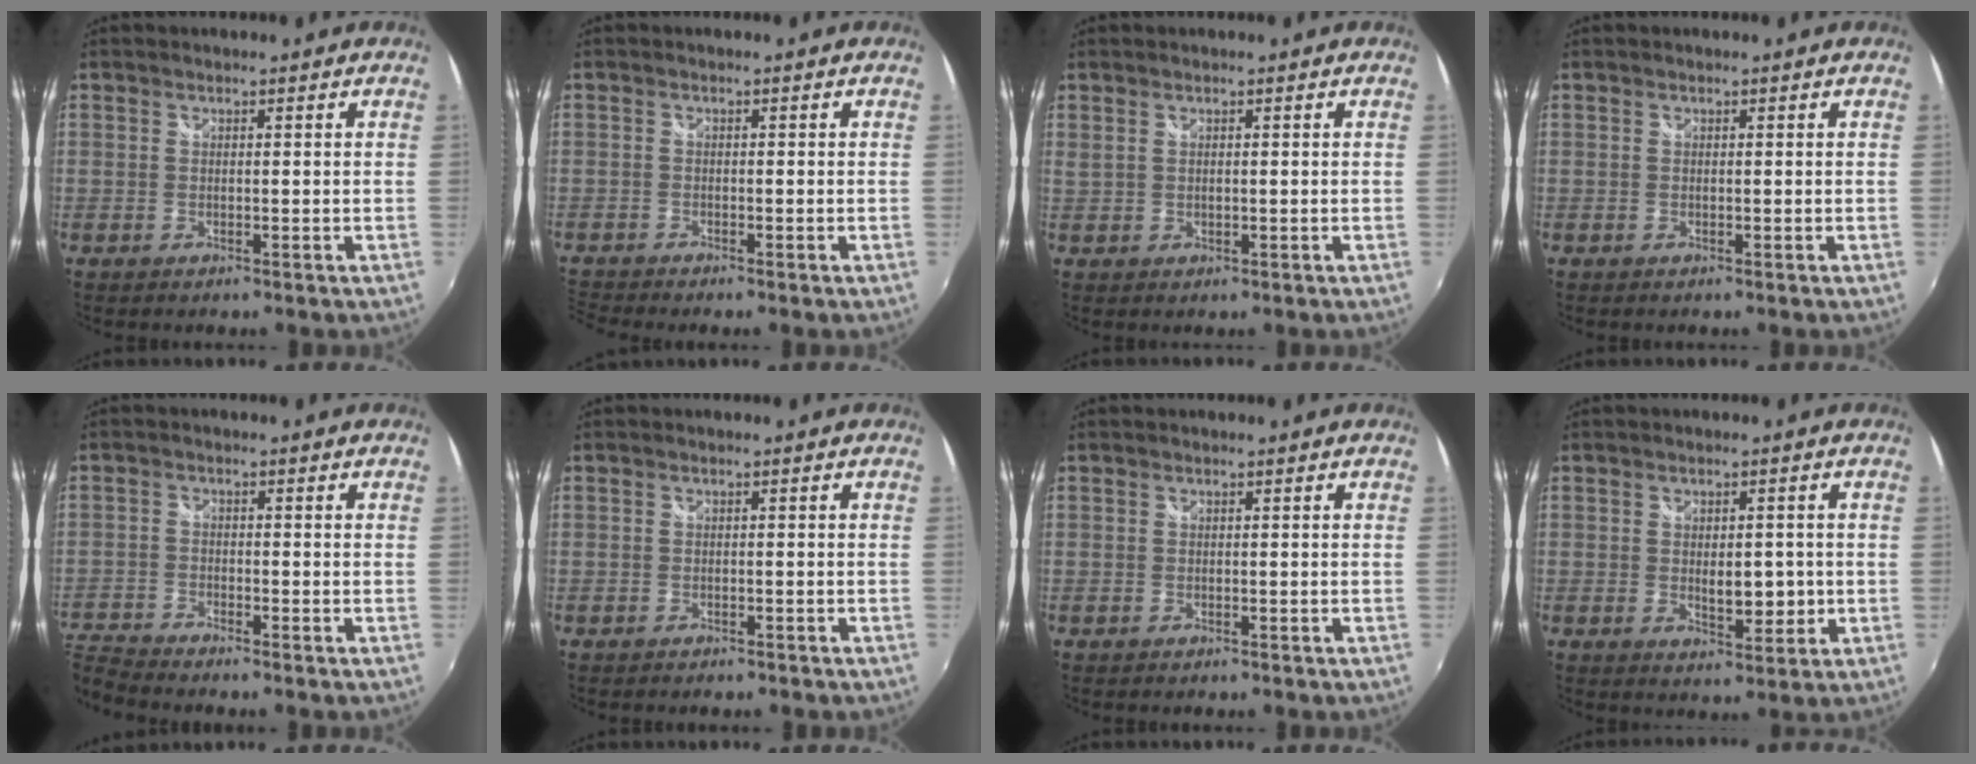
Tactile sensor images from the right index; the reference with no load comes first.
{"total": 3.0, "force": [-2.9, -0.7, 0.5], "torque": [-0.025, -0.015, -0.061]}
{"total": 1.2, "force": [0.7, 0.3, 0.9], "torque": [-0.018, 0.004, 0.017]}
{"total": 0.0}
{"total": 6.8, "force": [-6.7, 0.1, 1.5], "torque": [-0.055, -0.020, -0.138]}
{"total": 2.6, "force": [-2.3, 0.7, 0.9], "torque": [-0.022, -0.011, -0.032]}
{"total": 0.7, "force": [-0.7, 0.0, 0.2], "torque": [-0.008, -0.003, -0.010]}
{"total": 4.9, "force": [-0.4, 2.5, 4.3], "torque": [-0.066, -0.004, 0.003]}